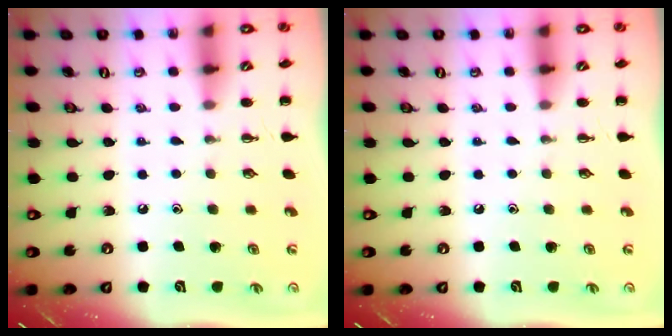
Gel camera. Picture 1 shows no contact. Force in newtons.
{"total": 0.0}